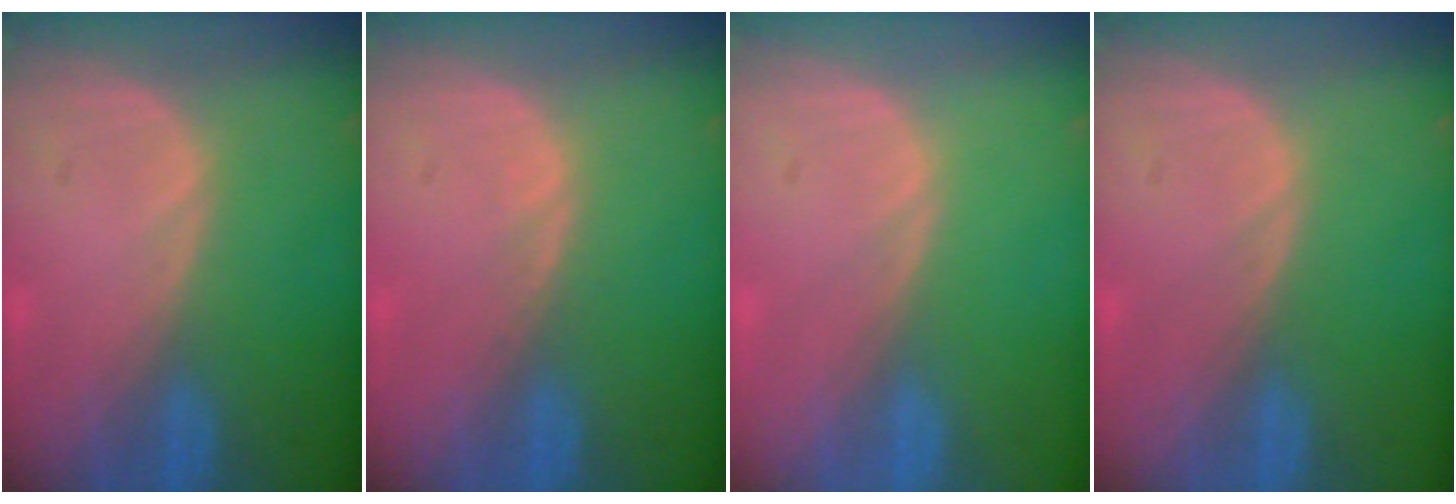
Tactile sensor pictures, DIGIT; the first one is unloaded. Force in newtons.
{"total": 0.5, "press": 0.5, "slide": 0.1}
{"total": 0.0}
{"total": 0.0}